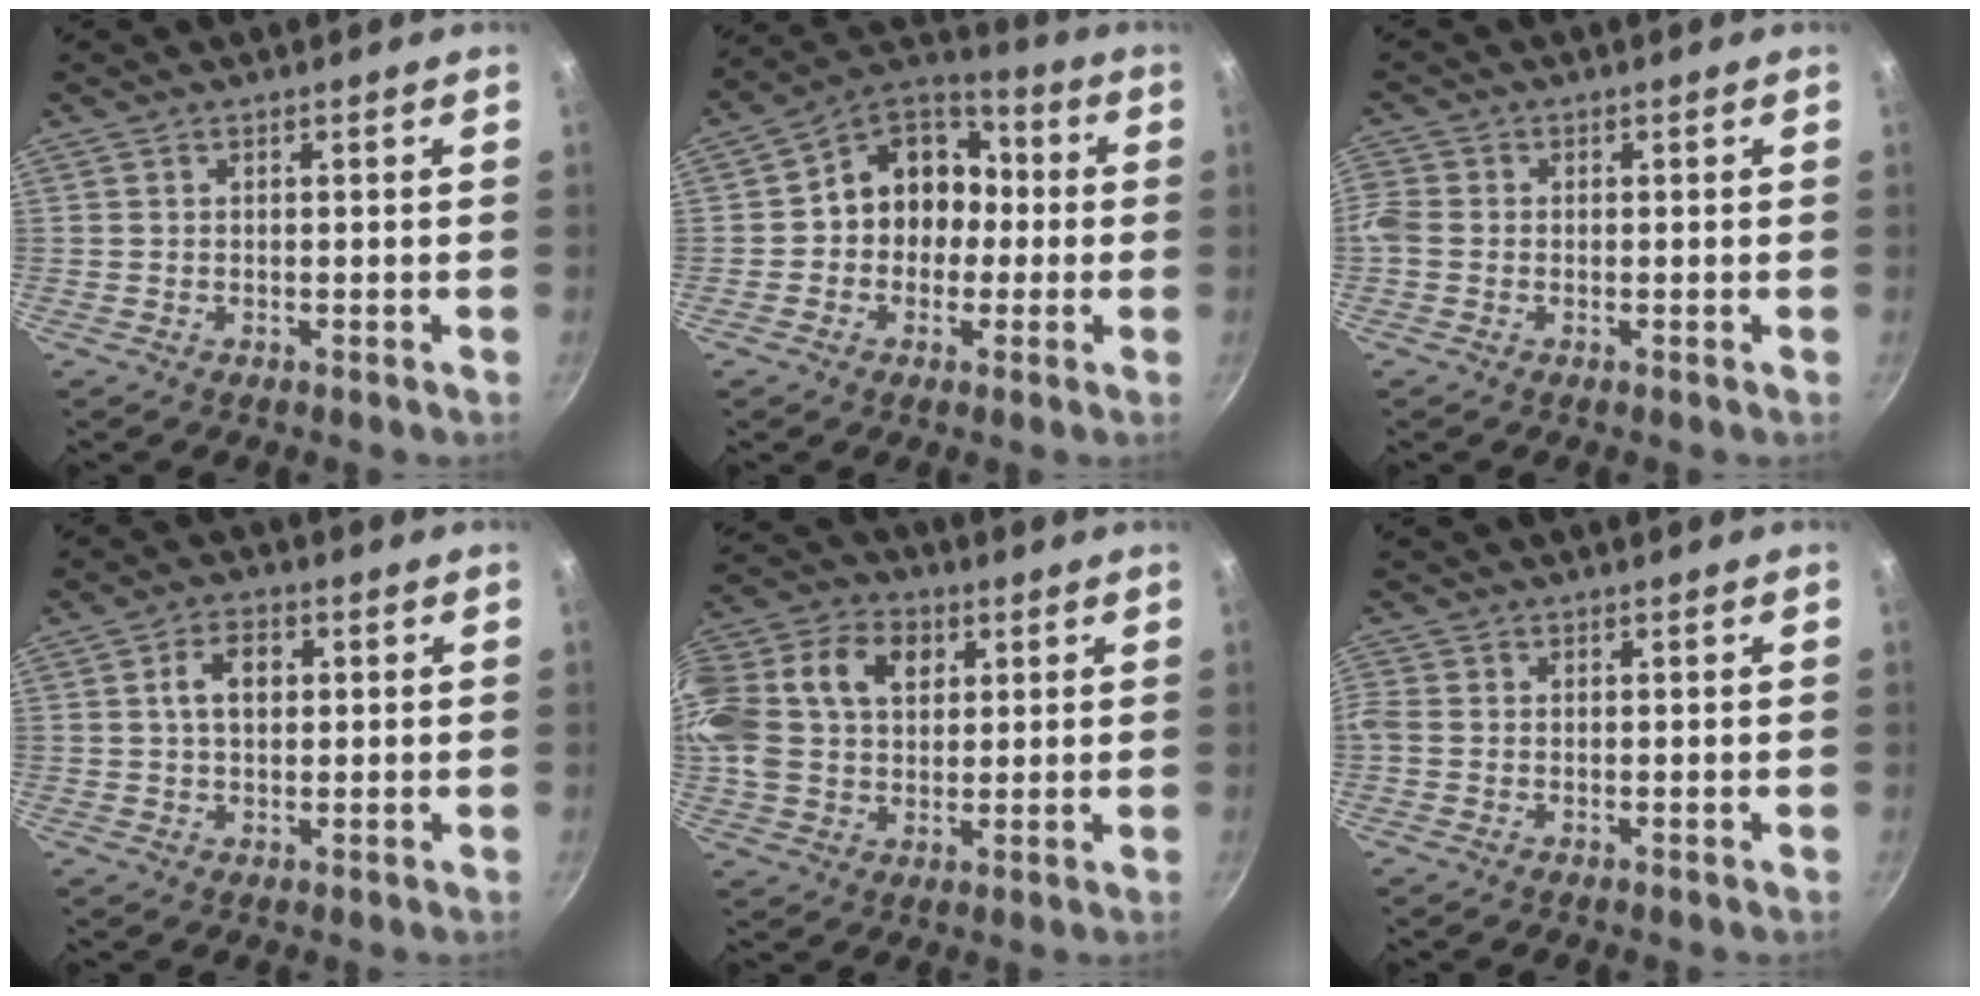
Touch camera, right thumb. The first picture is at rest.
{"total": 12.4, "force": [-0.8, 10.7, 6.2], "torque": [-0.041, 0.043, -0.033]}
{"total": 3.6, "force": [-0.8, 3.0, 1.8], "torque": [-0.041, 0.006, -0.029]}
{"total": 5.8, "force": [1.0, 3.9, 4.2], "torque": [-0.057, 0.009, 0.013]}
{"total": 23.6, "force": [5.8, 17.5, 14.8], "torque": [-0.327, 0.038, 0.089]}
{"total": 2.4, "force": [-0.4, 2.0, 1.3], "torque": [-0.030, 0.004, -0.015]}